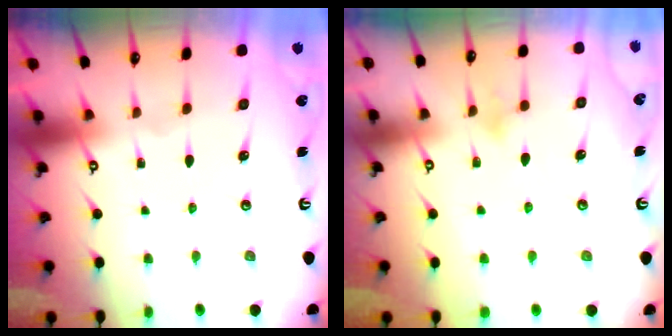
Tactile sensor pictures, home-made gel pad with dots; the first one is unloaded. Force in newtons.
{"total": 7.1, "press": 7.0, "slide": 0.7}